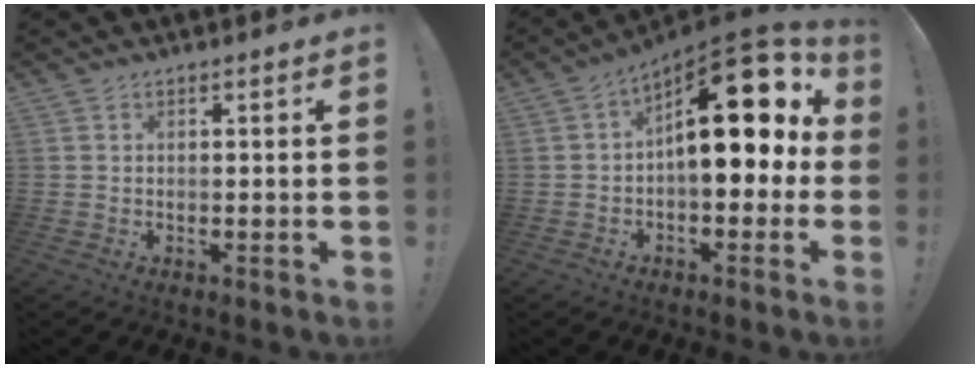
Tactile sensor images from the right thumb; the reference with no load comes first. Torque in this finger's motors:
{"motor_torque": [1.79, 3.22, 2.00, -0.43, 0.13]}